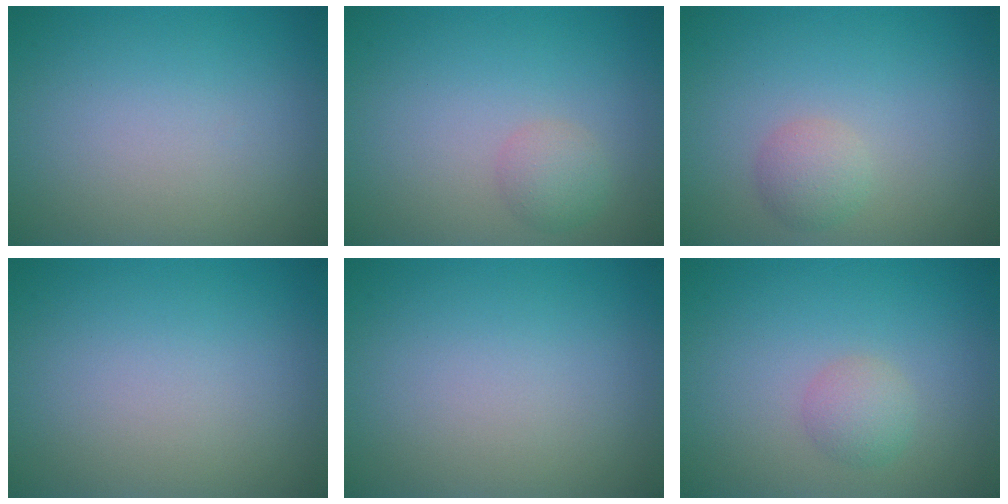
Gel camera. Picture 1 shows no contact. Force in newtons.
{"total": 1.7, "press": 1.7, "slide": 0.1}
{"total": 1.8, "press": 1.8, "slide": 0.1}
{"total": 0.0}
{"total": 0.0}
{"total": 1.8, "press": 1.8, "slide": 0.0}